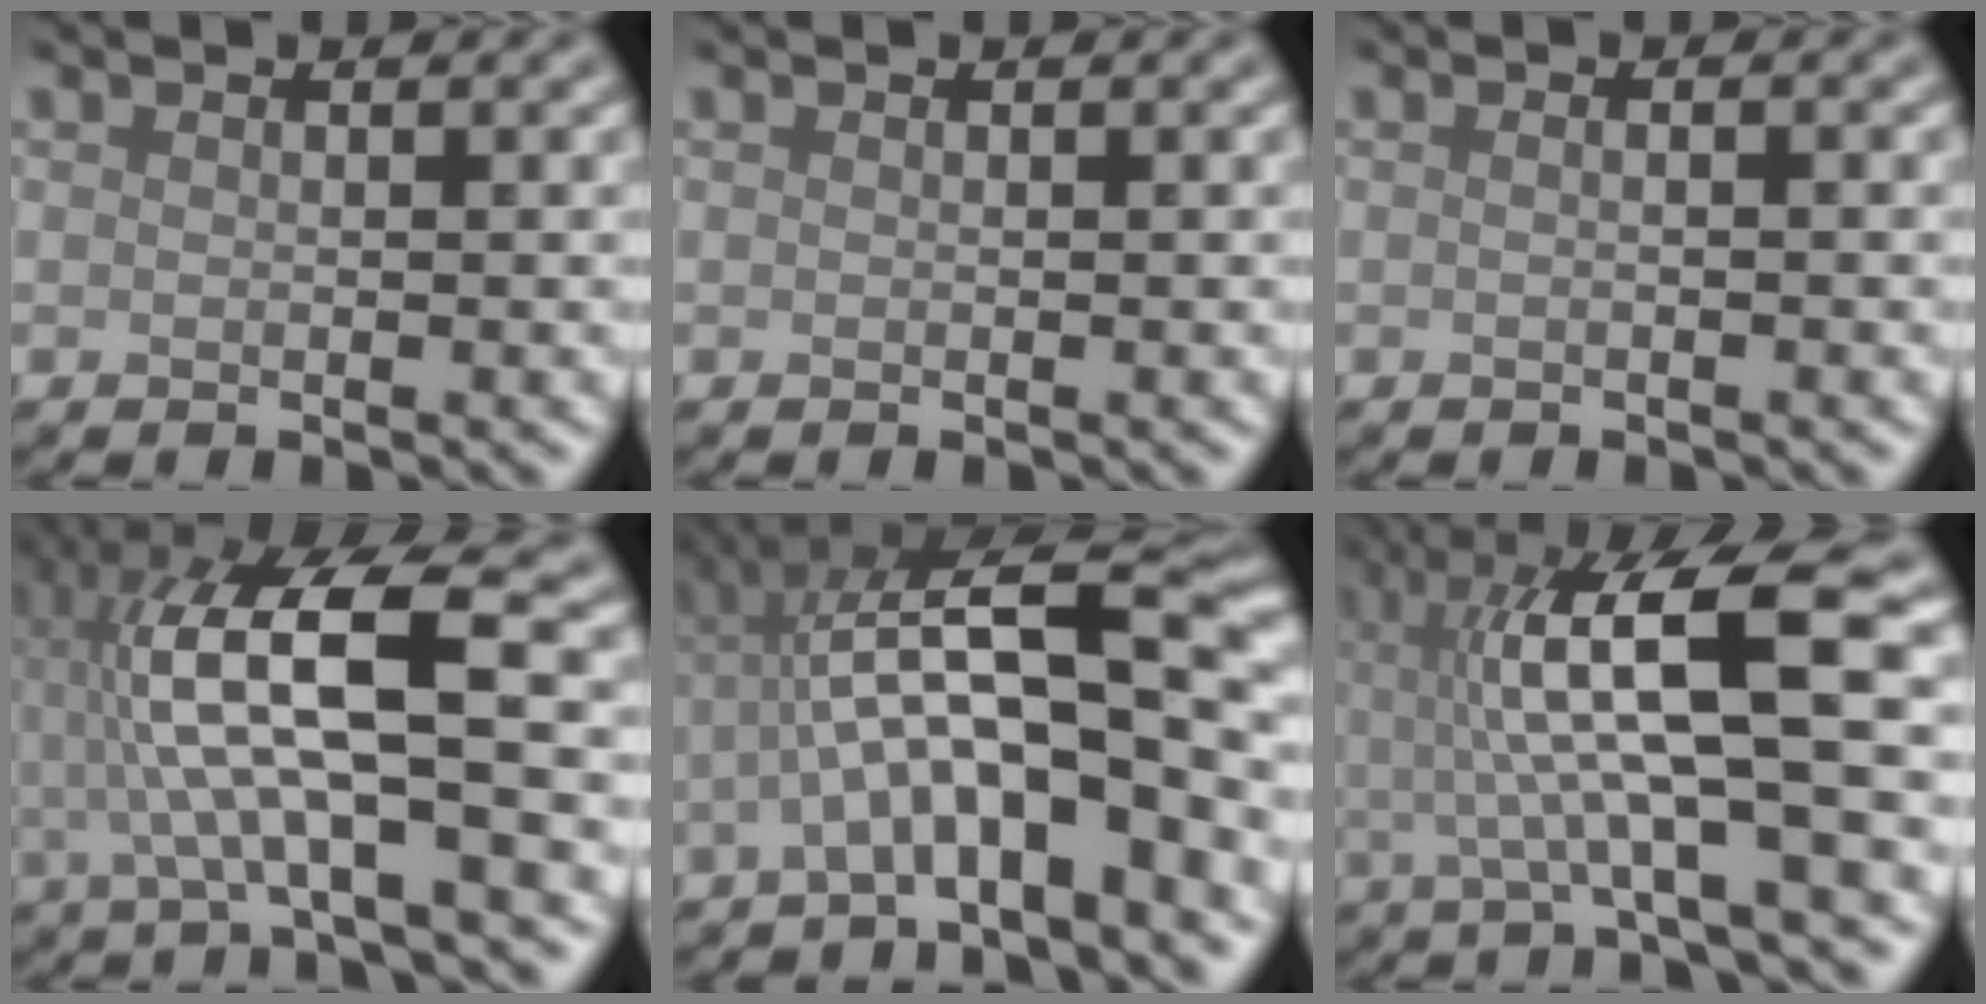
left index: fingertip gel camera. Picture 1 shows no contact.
{"total": 0.0}
{"total": 1.5, "force": [0.2, 0.7, 1.3], "torque": [-0.006, 0.001, -0.017]}
{"total": 10.4, "force": [0.6, 2.1, 10.1], "torque": [-0.184, 0.018, 0.014]}
{"total": 9.9, "force": [-1.9, 2.5, 9.4], "torque": [-0.150, 0.031, -0.032]}
{"total": 11.0, "force": [1.2, 2.2, 10.7], "torque": [-0.170, 0.013, 0.023]}